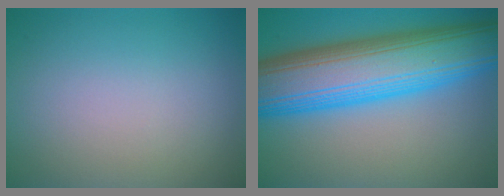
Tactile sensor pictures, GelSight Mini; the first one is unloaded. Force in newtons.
{"total": 13.8, "press": 13.8, "slide": 0.1}